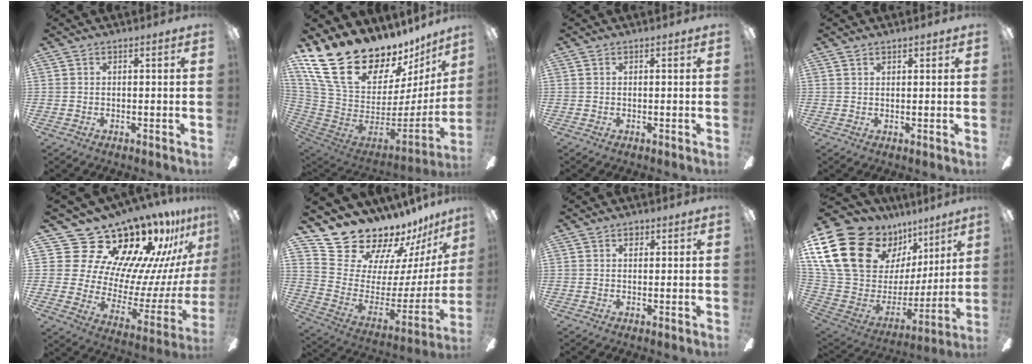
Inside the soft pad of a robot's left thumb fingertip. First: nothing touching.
{"total": 25.0, "force": [17.9, 12.3, 12.4], "torque": [-0.232, -0.135, 0.352]}
{"total": 0.0}
{"total": 1.1, "force": [1.0, 0.5, 0.3], "torque": [-0.008, 0.000, 0.018]}
{"total": 23.4, "force": [18.4, 11.5, 8.7], "torque": [-0.127, -0.170, 0.353]}
{"total": 17.1, "force": [16.1, 5.3, 2.0], "torque": [-0.058, -0.155, 0.299]}
{"total": 1.3, "force": [0.7, 0.9, 0.6], "torque": [0.004, -0.004, 0.009]}
{"total": 23.9, "force": [12.4, 15.7, 13.1], "torque": [-0.280, -0.066, 0.252]}